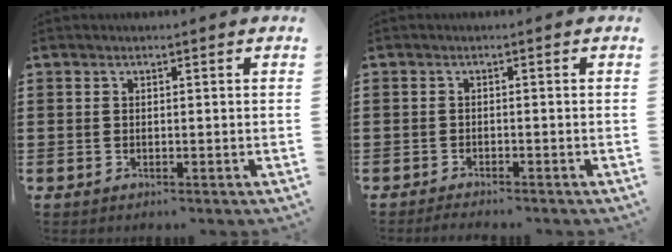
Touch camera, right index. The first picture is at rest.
{"total": 1.2, "force": [-1.2, 0.0, 0.1], "torque": [-0.004, 0.000, -0.023]}